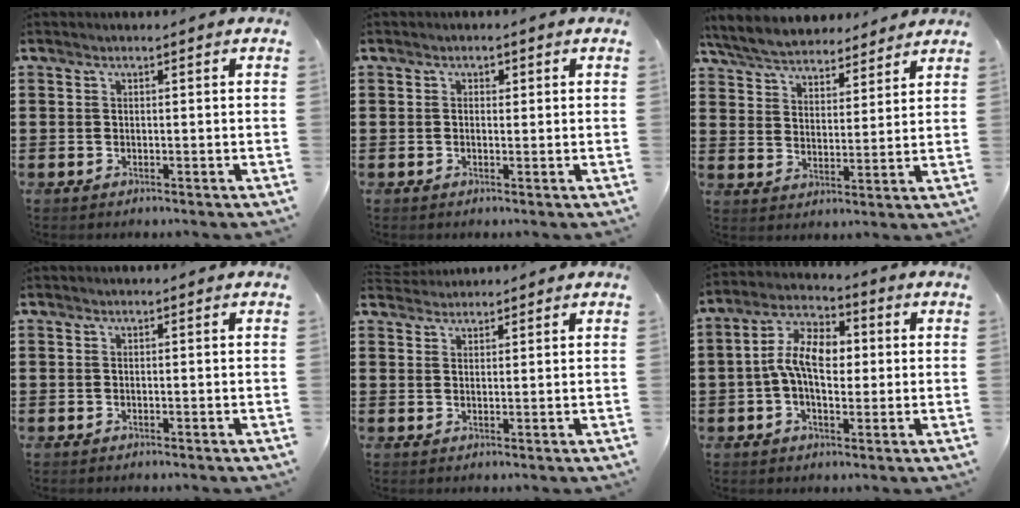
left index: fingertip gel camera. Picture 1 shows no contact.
{"total": 0.8, "force": [0.0, 0.6, 0.4], "torque": [-0.010, 0.007, -0.001]}
{"total": 5.8, "force": [5.6, 1.1, 1.0], "torque": [-0.048, -0.025, 0.099]}
{"total": 0.0}
{"total": 2.1, "force": [2.1, 0.4, -0.3], "torque": [-0.001, 0.001, 0.041]}
{"total": 8.2, "force": [0.1, 4.7, 6.8], "torque": [-0.151, 0.009, -0.006]}